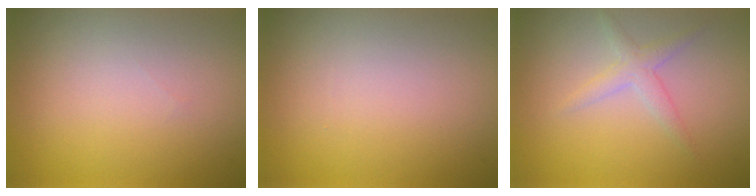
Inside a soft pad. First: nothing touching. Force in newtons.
{"total": 0.0}
{"total": 1.8, "press": 1.8, "slide": 0.1}